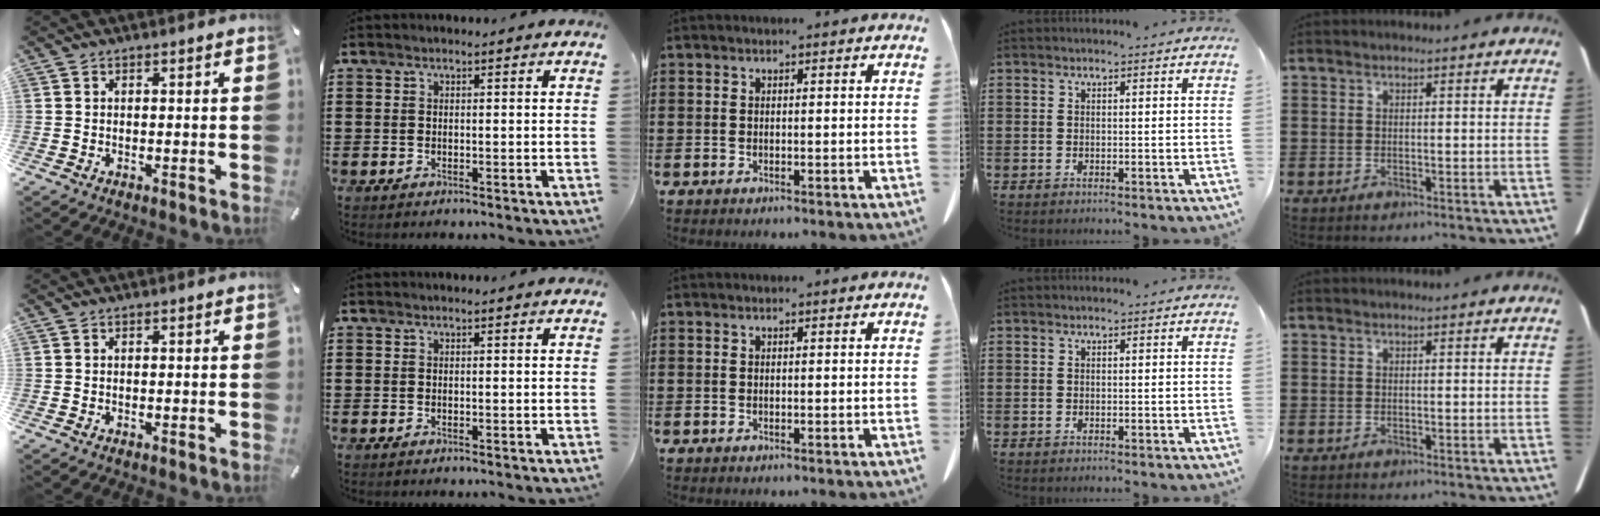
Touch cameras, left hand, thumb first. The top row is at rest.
{}